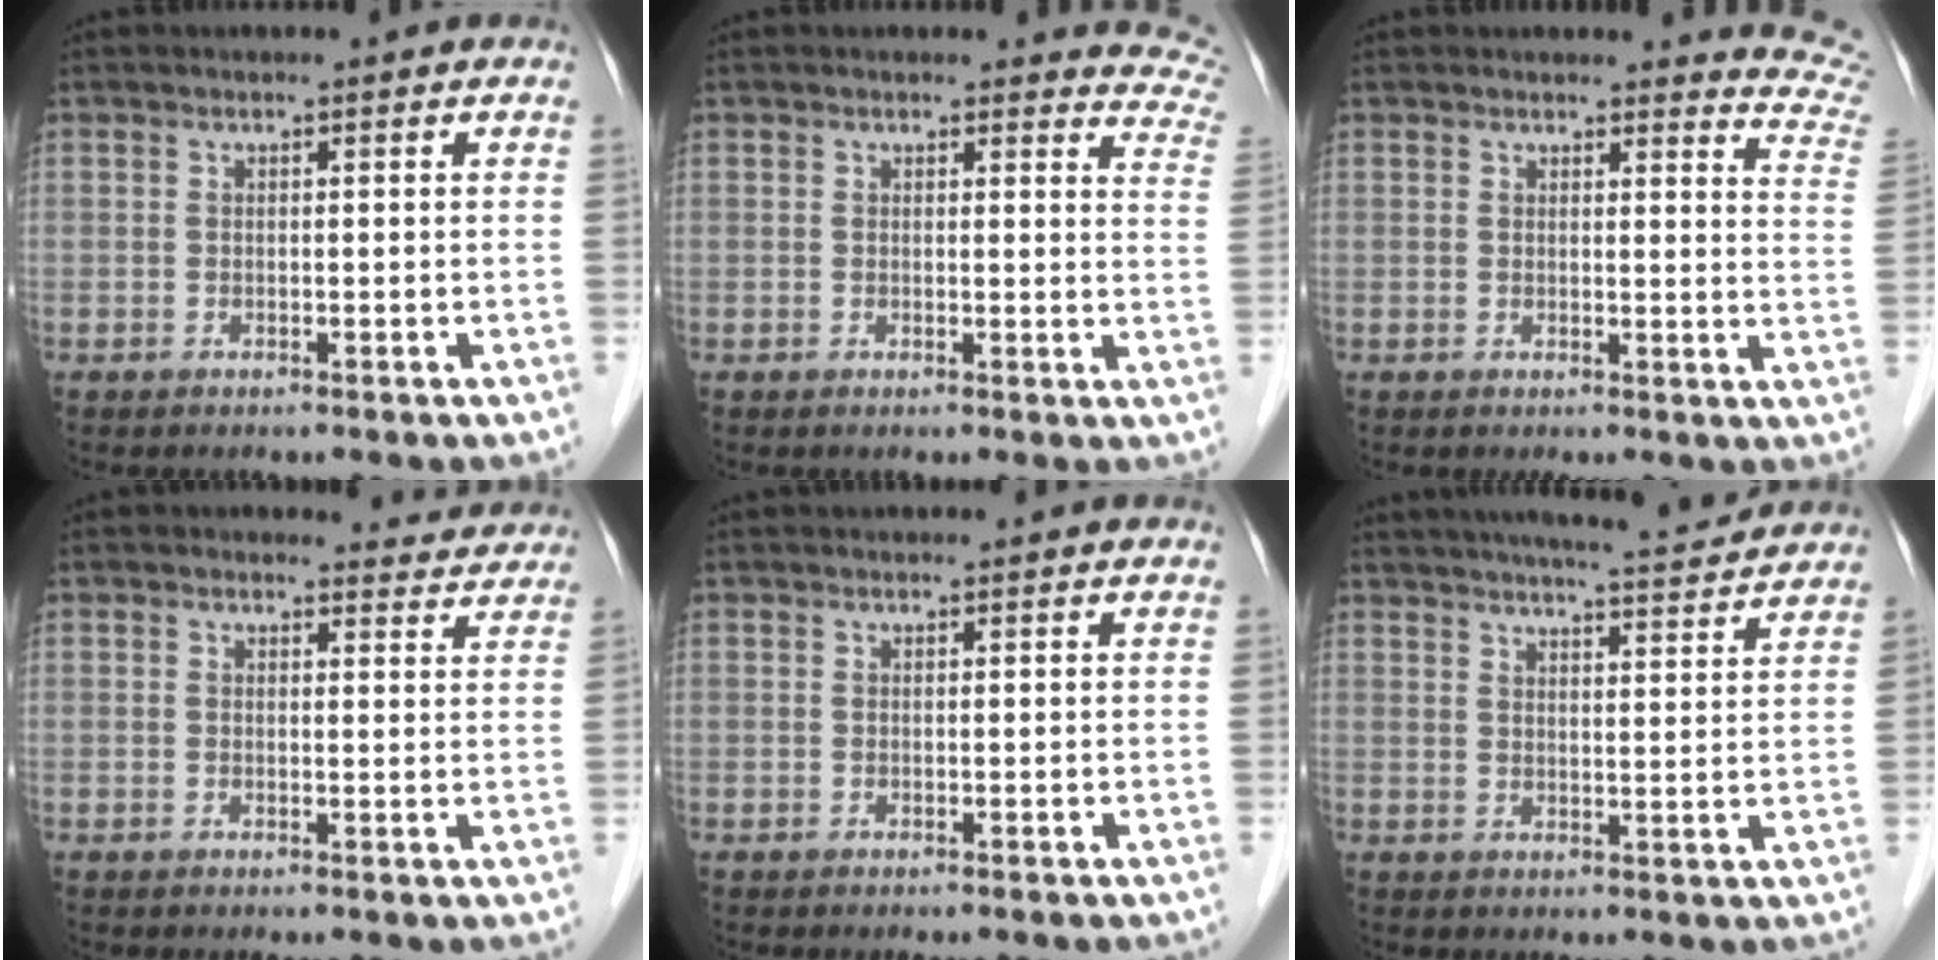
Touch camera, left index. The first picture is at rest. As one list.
[{"total": 8.8, "force": [8.4, 2.4, 0.7], "torque": [0.040, -0.046, 0.044]}, {"total": 10.1, "force": [10.0, 0.4, 0.4], "torque": [0.029, -0.083, 0.070]}, {"total": 3.4, "force": [3.3, 0.9, -0.5], "torque": [0.005, -0.006, 0.025]}, {"total": 1.3, "force": [1.3, 0.2, 0.3], "torque": [-0.008, 0.022, 0.020]}, {"total": 12.3, "force": [11.3, 0.6, 4.9], "torque": [-0.077, 0.007, 0.147]}]